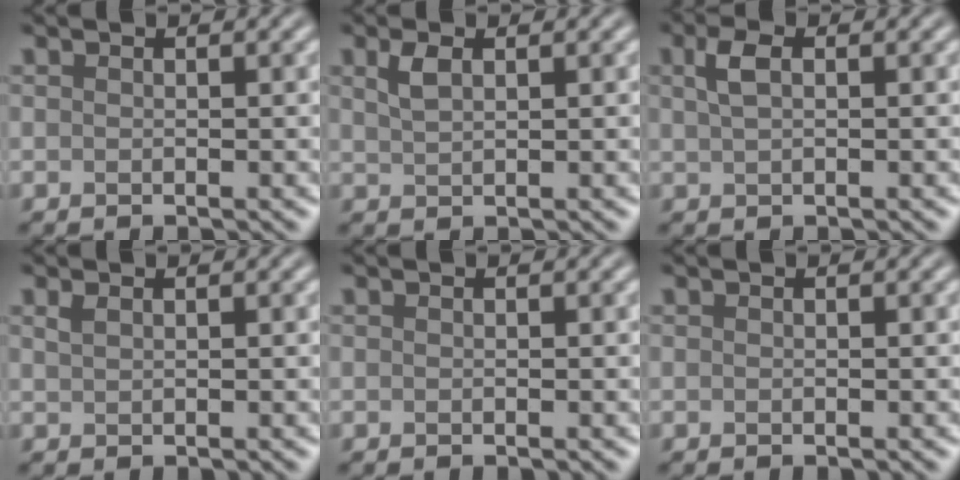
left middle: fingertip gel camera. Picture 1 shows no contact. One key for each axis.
{"total": 1.8, "fx": 1.0, "fy": 0.8, "fz": 1.3, "tx": -0.030, "ty": 0.004, "tz": 0.021}
{"total": 2.2, "fx": 0.8, "fy": 1.1, "fz": 1.7, "tx": -0.040, "ty": 0.006, "tz": 0.014}
{"total": 0.8, "fx": 0.6, "fy": 0.3, "fz": 0.5, "tx": -0.013, "ty": 0.001, "tz": 0.014}
{"total": 0.0}
{"total": 0.0}